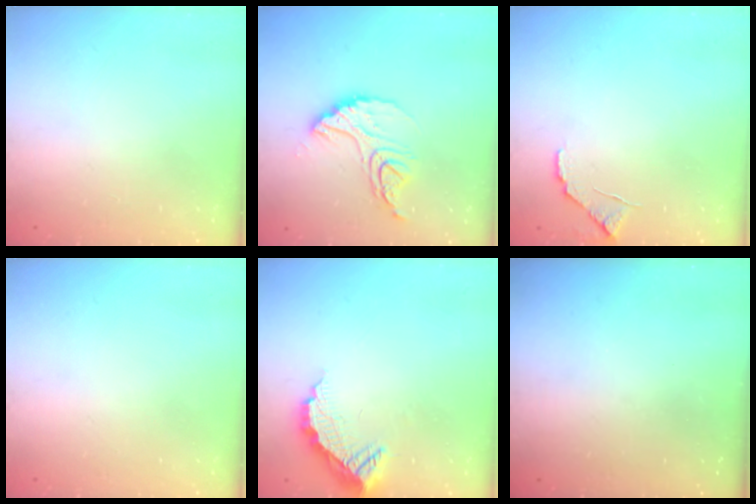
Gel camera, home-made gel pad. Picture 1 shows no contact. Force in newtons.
{"total": 13.2, "press": 13.2, "slide": 0.7}
{"total": 6.4, "press": 6.4, "slide": 0.4}
{"total": 0.0}
{"total": 9.2, "press": 9.1, "slide": 0.7}
{"total": 2.9, "press": 2.9, "slide": 0.3}